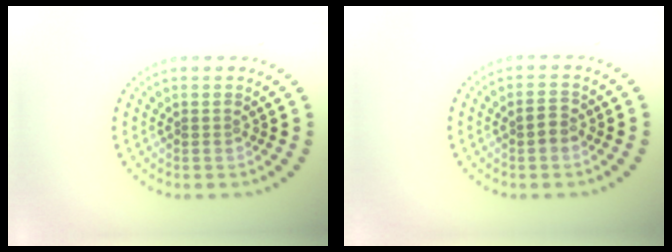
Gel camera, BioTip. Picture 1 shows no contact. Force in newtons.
{"total": 1.6, "press": 1.6, "slide": 0.3}